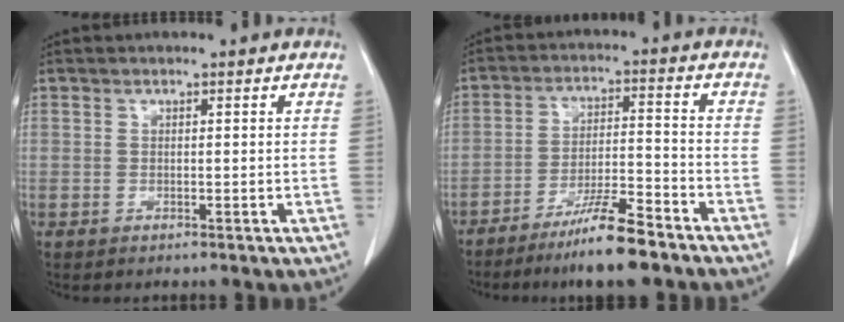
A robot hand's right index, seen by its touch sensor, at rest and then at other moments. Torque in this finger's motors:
{"motor_torque": [0.80, -0.80, 0.52, 0.11]}